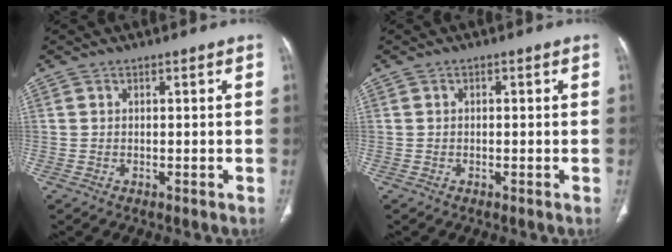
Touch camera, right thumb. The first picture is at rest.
{"total": 0.5, "force": [0.1, 0.3, 0.4], "torque": [-0.006, 0.002, 0.000]}